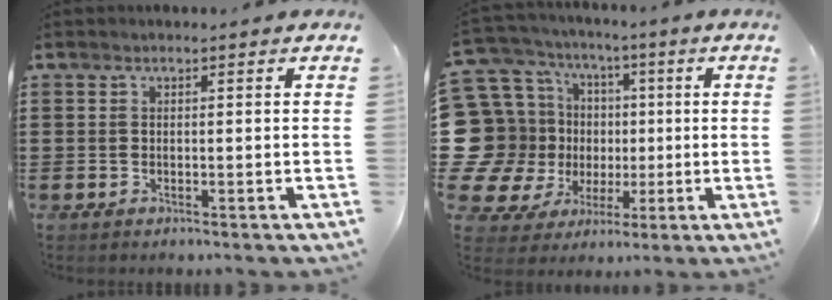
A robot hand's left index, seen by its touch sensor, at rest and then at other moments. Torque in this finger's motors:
{"motor_torque": [0.03, 0.11, -0.06, -0.06]}